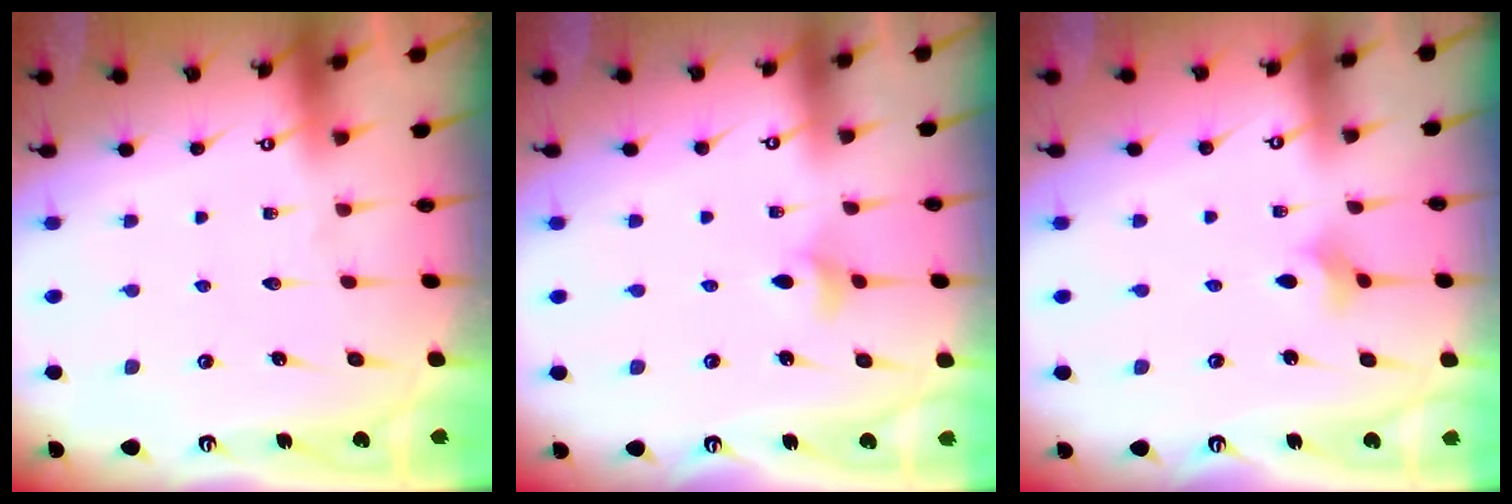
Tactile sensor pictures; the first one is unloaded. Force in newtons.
{"total": 3.4, "press": 3.3, "slide": 0.6}
{"total": 2.6, "press": 2.6, "slide": 0.6}